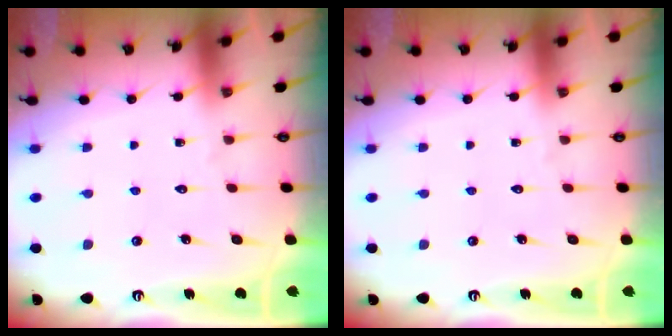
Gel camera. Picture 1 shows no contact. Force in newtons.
{"total": 0.0}